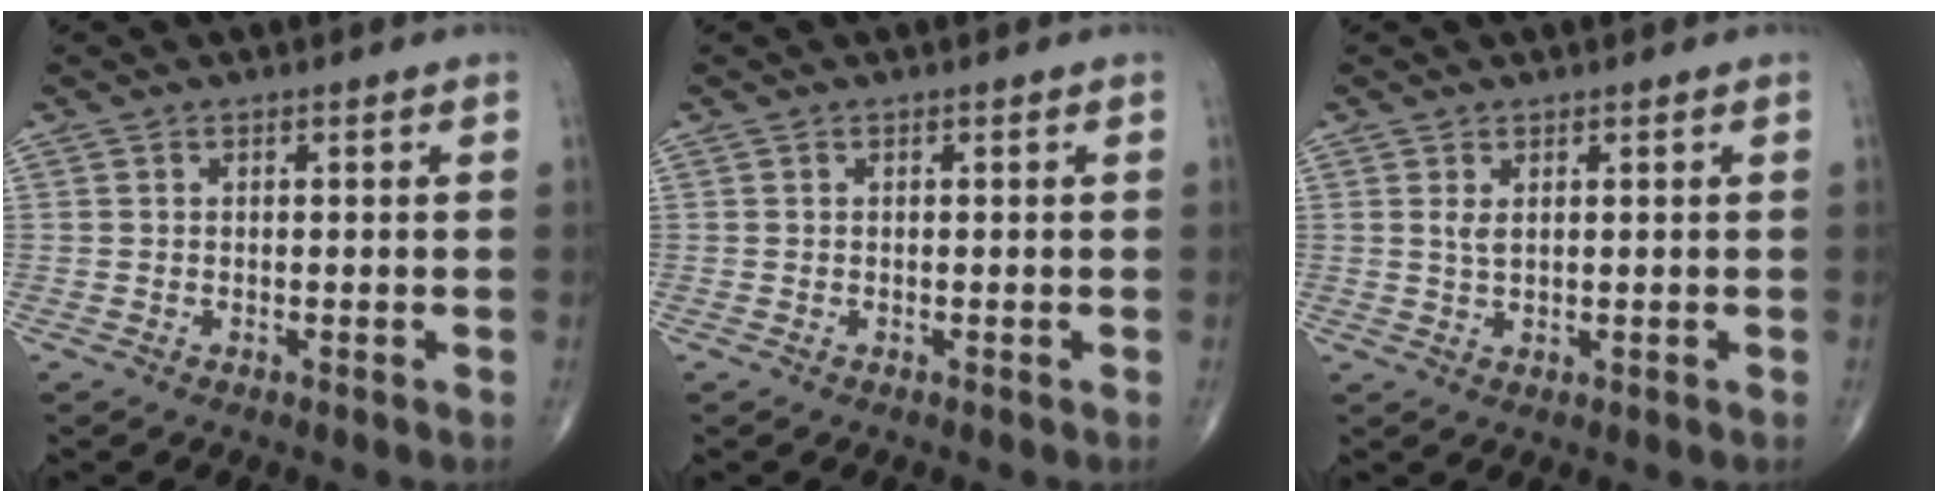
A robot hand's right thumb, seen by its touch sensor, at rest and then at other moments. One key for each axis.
{"total": 0.0}
{"total": 1.8, "fx": 0.7, "fy": 0.7, "fz": 1.4, "tx": -0.029, "ty": -0.005, "tz": 0.019}